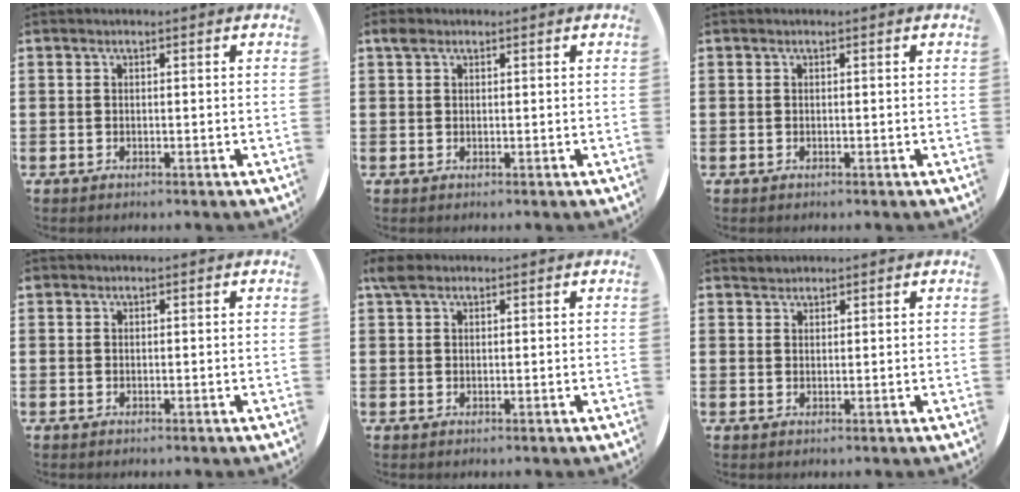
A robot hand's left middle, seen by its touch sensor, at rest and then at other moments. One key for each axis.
{"total": 1.2, "fx": 0.8, "fy": 0.8, "fz": 0.4, "tx": -0.002, "ty": 0.003, "tz": 0.014}
{"total": 0.0}
{"total": 0.0}
{"total": 1.9, "fx": 1.5, "fy": 0.9, "fz": 0.8, "tx": -0.011, "ty": 0.003, "tz": 0.025}
{"total": 1.3, "fx": 1.2, "fy": 0.3, "fz": -0.2, "tx": 0.009, "ty": -0.002, "tz": 0.023}